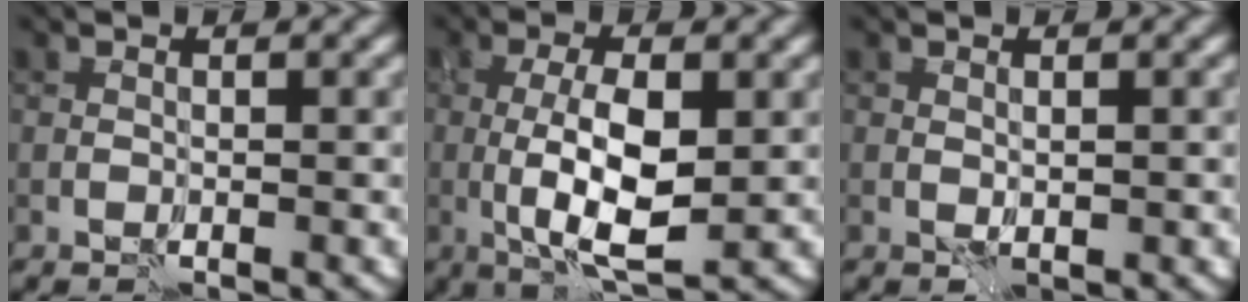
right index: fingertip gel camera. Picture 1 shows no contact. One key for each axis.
{"total": 6.6, "fx": -0.3, "fy": 2.2, "fz": 6.2, "tx": -0.118, "ty": -0.005, "tz": -0.006}
{"total": 0.6, "fx": 0.2, "fy": 0.2, "fz": 0.5, "tx": -0.005, "ty": 0.001, "tz": 0.005}